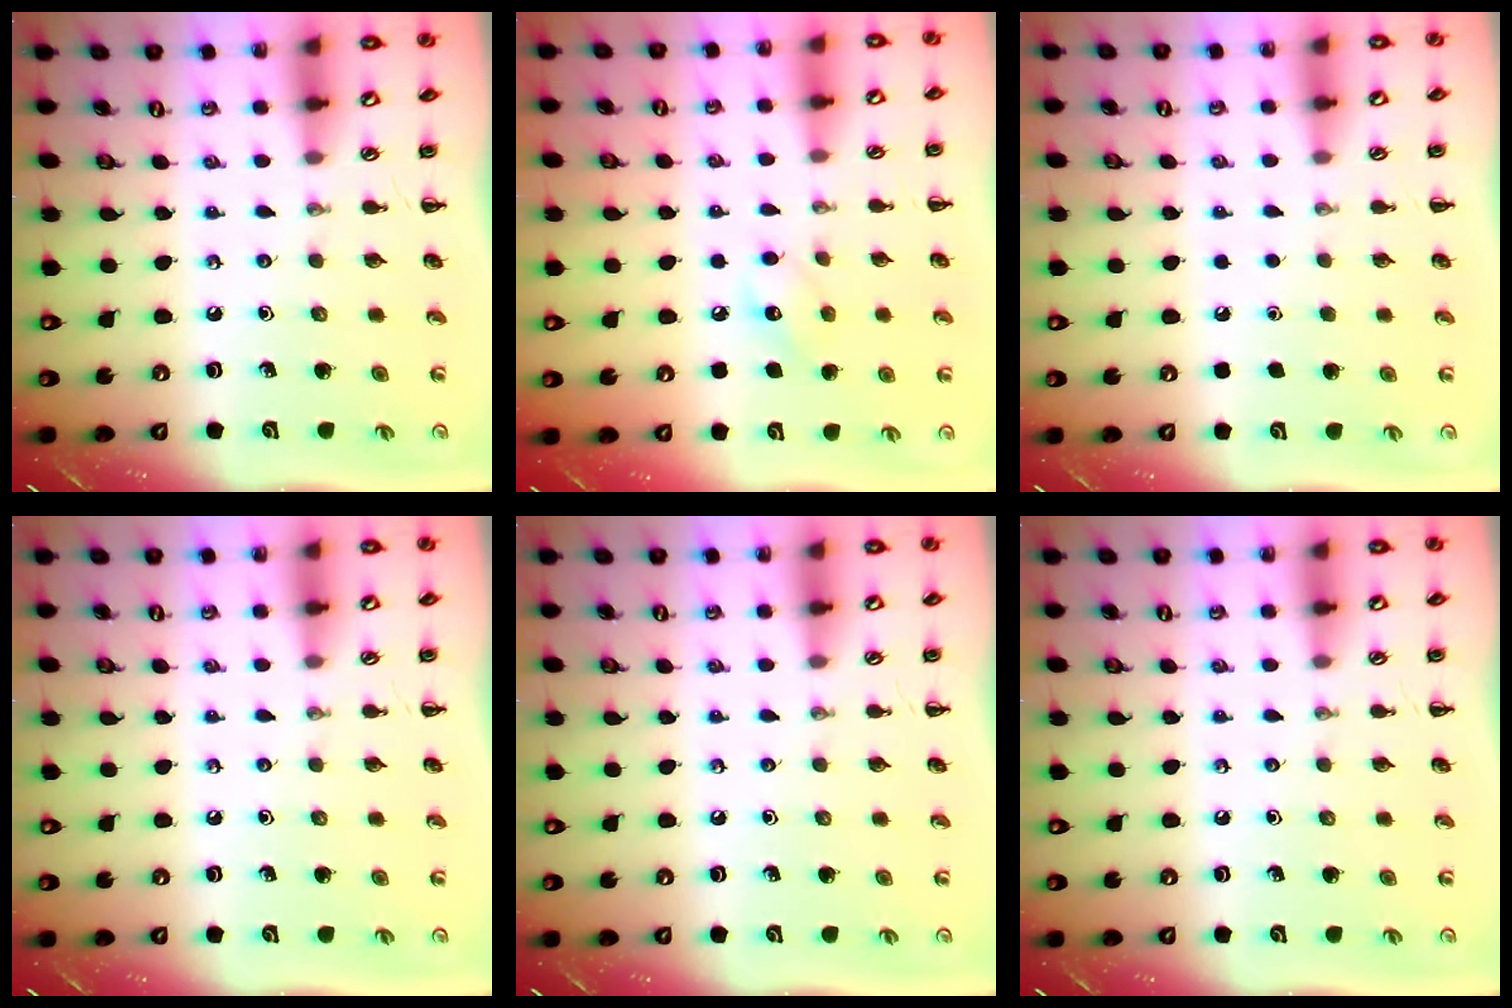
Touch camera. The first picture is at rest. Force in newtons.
{"total": 7.9, "press": 7.7, "slide": 1.5}
{"total": 1.6, "press": 1.6, "slide": 0.1}
{"total": 0.0}
{"total": 0.0}
{"total": 0.0}